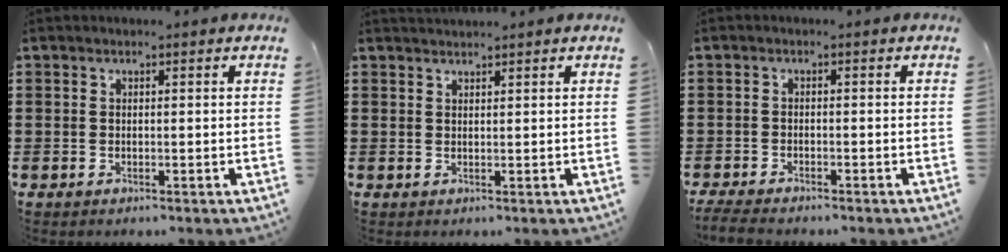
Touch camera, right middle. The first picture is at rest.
{"total": 1.4, "force": [1.4, -0.1, 0.2], "torque": [-0.006, 0.000, 0.027]}
{"total": 2.1, "force": [-2.0, 0.2, 0.7], "torque": [-0.026, -0.003, -0.045]}